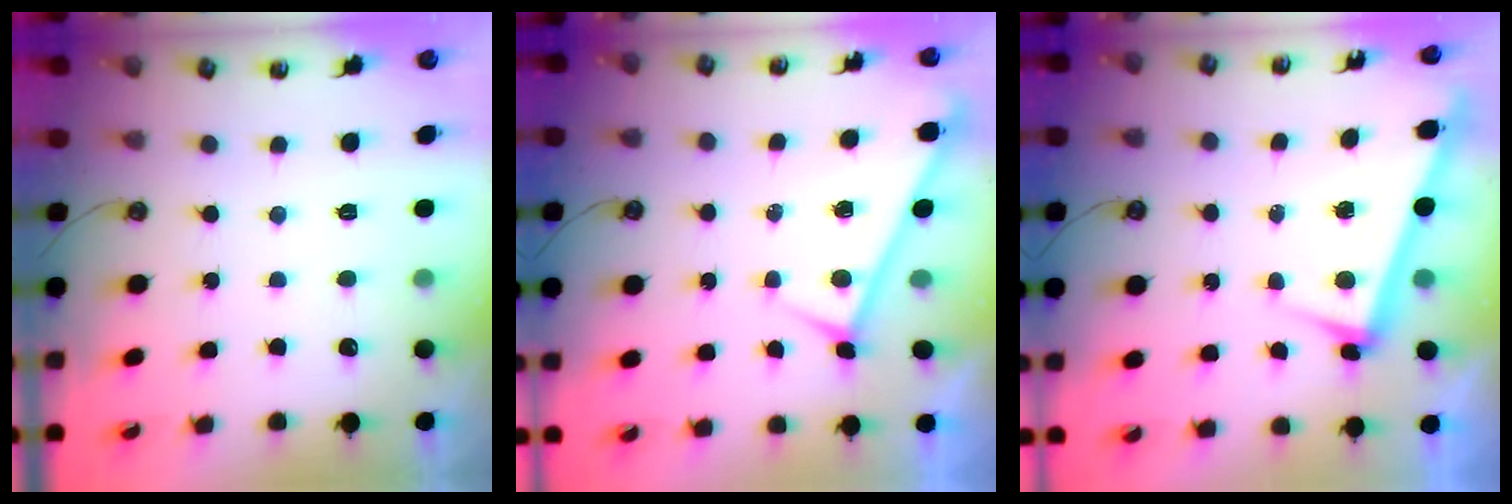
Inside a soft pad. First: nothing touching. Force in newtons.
{"total": 0.0}
{"total": 3.4, "press": 3.2, "slide": 1.0}